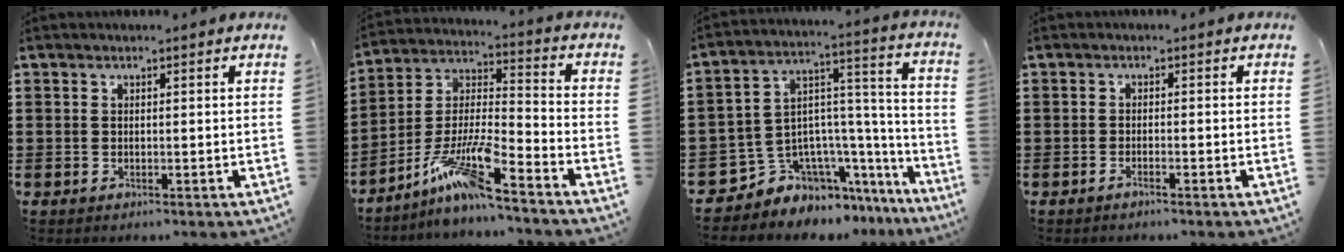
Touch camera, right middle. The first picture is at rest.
{"total": 10.6, "force": [-8.0, 0.8, 6.8], "torque": [-0.152, -0.008, -0.162]}
{"total": 7.0, "force": [-5.1, 4.8, 0.8], "torque": [-0.043, -0.010, -0.094]}
{"total": 1.0, "force": [-0.8, 0.0, 0.6], "torque": [-0.011, -0.002, -0.015]}